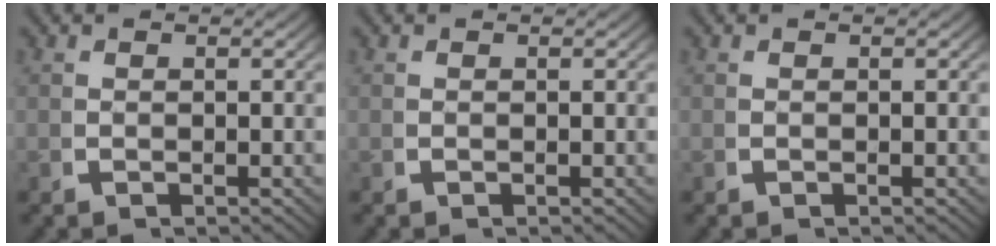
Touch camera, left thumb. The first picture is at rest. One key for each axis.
{"total": 0.0}
{"total": 0.0}